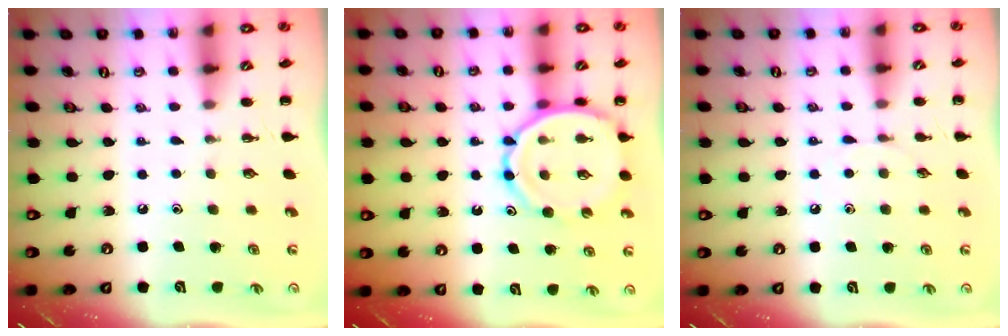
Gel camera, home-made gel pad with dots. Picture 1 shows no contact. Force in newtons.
{"total": 10.8, "press": 10.4, "slide": 2.8}
{"total": 3.8, "press": 3.6, "slide": 1.4}